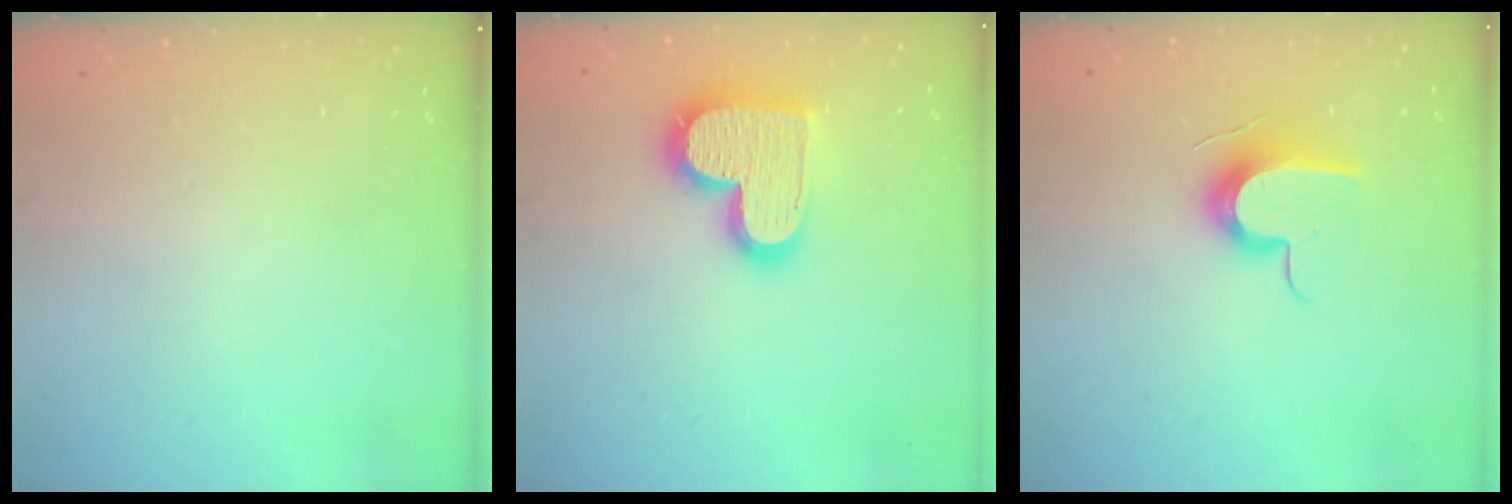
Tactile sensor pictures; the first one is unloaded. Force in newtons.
{"total": 17.9, "press": 17.9, "slide": 1.1}
{"total": 10.6, "press": 10.5, "slide": 1.3}